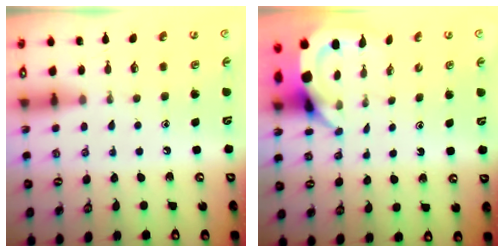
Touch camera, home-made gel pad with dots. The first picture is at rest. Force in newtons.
{"total": 4.4, "press": 4.3, "slide": 0.5}